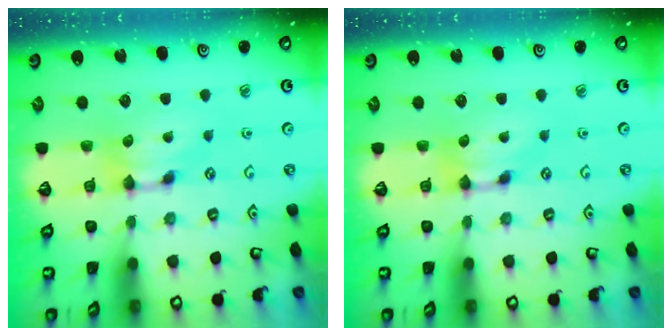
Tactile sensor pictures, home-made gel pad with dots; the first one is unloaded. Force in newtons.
{"total": 0.0}